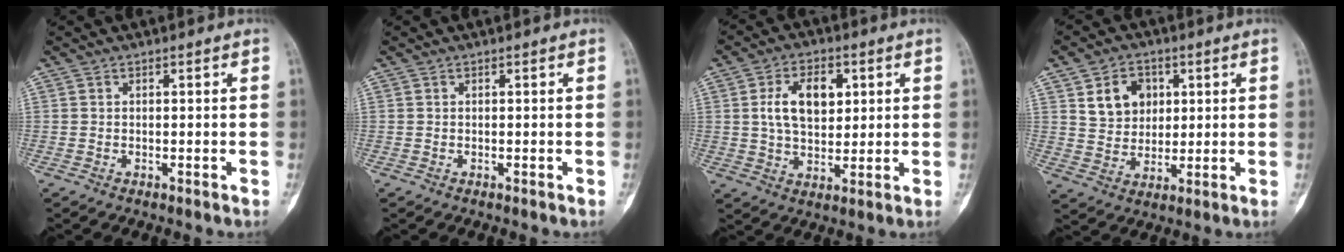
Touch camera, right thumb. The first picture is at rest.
{"total": 0.0}
{"total": 10.1, "force": [2.5, 6.3, 7.5], "torque": [-0.111, -0.004, 0.047]}
{"total": 8.7, "force": [3.0, 6.9, 4.4], "torque": [-0.039, -0.013, 0.058]}